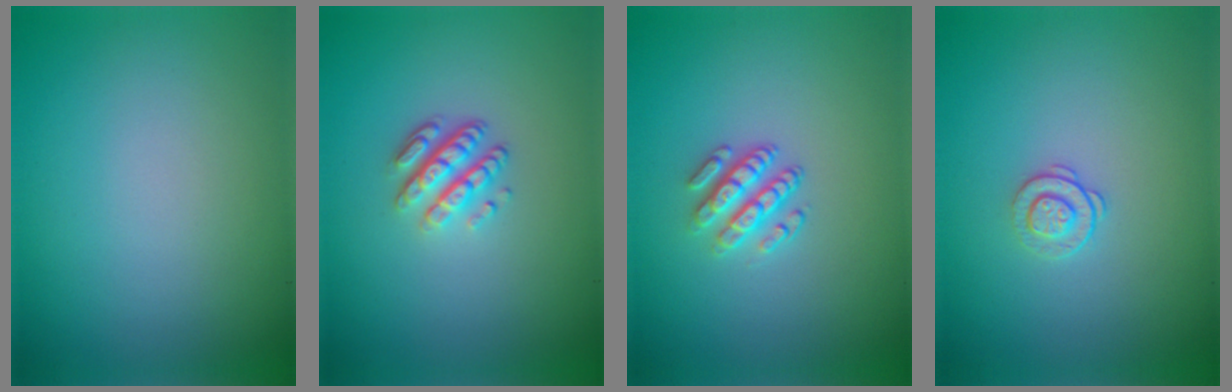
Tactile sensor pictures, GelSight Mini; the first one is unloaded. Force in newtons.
{"total": 3.2, "press": 2.4, "slide": 2.1}
{"total": 2.9, "press": 2.5, "slide": 1.6}
{"total": 1.4, "press": 0.9, "slide": 1.0}